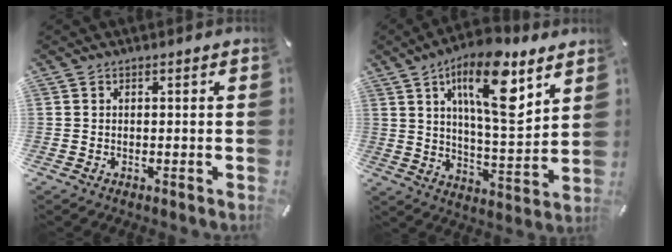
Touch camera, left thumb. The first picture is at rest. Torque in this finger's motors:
{"motor_torque": [1.88, 1.90, 2.11, -0.67, 0.57]}